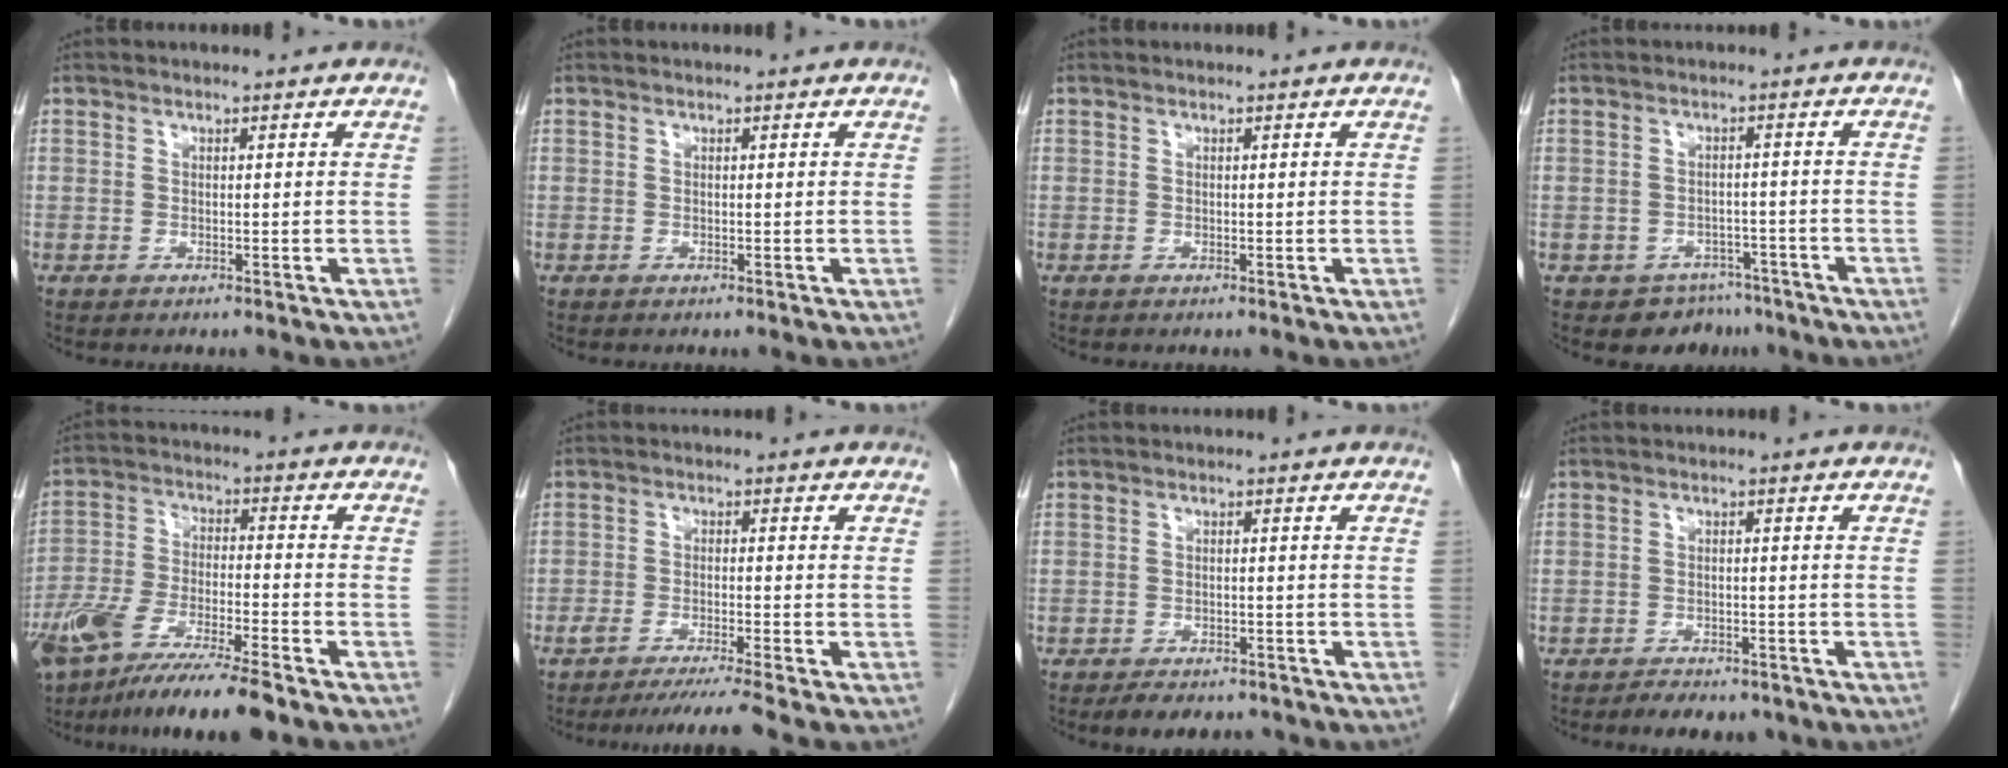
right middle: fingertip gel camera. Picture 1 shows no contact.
{"total": 0.0}
{"total": 0.0}
{"total": 5.2, "force": [-4.1, 3.3, 0.0], "torque": [0.015, 0.013, -0.055]}
{"total": 14.6, "force": [-10.8, 1.5, 9.6], "torque": [-0.197, -0.043, -0.194]}
{"total": 6.7, "force": [-5.7, -1.7, 3.1], "torque": [-0.034, -0.023, -0.091]}
{"total": 5.8, "force": [-4.9, 2.3, 2.1], "torque": [-0.024, 0.000, -0.065]}
{"total": 5.7, "force": [-4.7, 2.3, 2.2], "torque": [-0.027, 0.003, -0.059]}